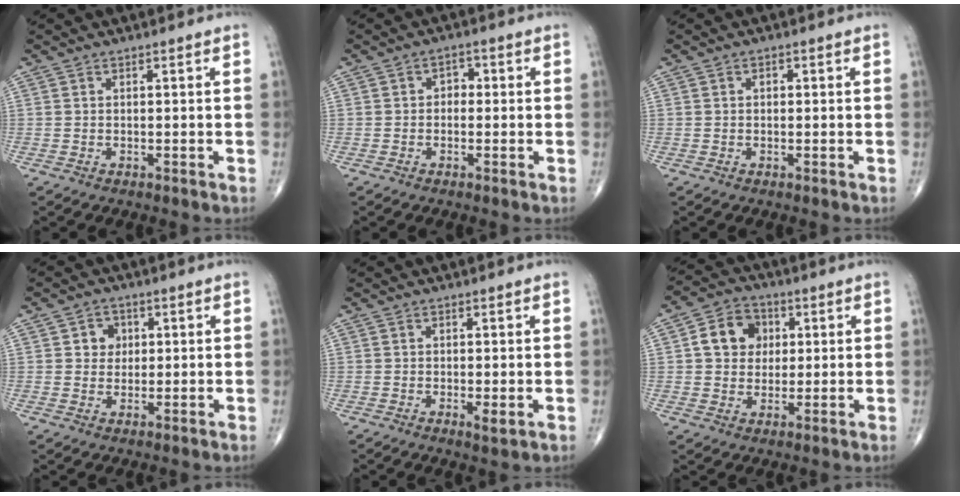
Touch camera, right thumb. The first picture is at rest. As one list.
[{"total": 2.3, "force": [-0.1, 1.9, 1.4], "torque": [-0.002, 0.009, -0.010]}, {"total": 0.8, "force": [0.2, 0.7, 0.5], "torque": [-0.004, 0.001, 0.002]}, {"total": 4.0, "force": [1.0, 3.6, 1.6], "torque": [0.000, 0.001, 0.011]}, {"total": 2.1, "force": [-0.3, 0.5, 2.0], "torque": [-0.035, -0.008, -0.005]}, {"total": 9.0, "force": [1.8, 7.5, 4.6], "torque": [-0.046, 0.003, 0.023]}]